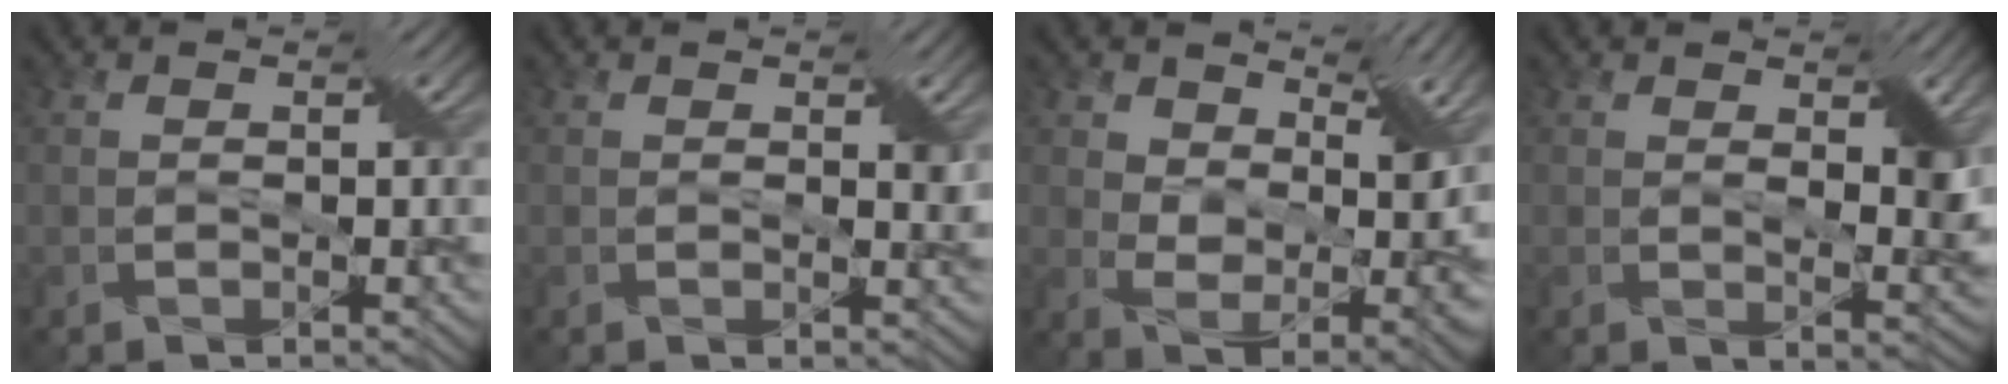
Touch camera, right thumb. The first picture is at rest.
{"total": 1.1, "force": [0.5, 0.3, 1.0], "torque": [-0.012, -0.001, 0.009]}
{"total": 7.2, "force": [4.2, 3.8, 4.5], "torque": [-0.086, -0.010, 0.078]}
{"total": 3.8, "force": [1.5, 1.4, 3.2], "torque": [-0.051, -0.006, 0.030]}